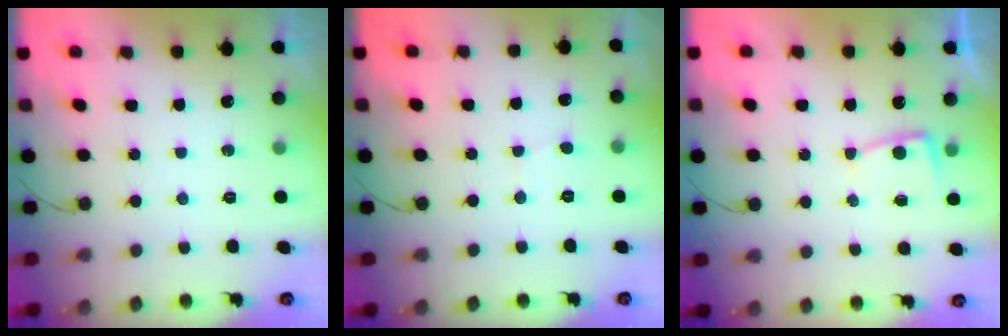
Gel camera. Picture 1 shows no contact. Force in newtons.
{"total": 1.6, "press": 1.6, "slide": 0.1}
{"total": 4.9, "press": 4.9, "slide": 0.5}